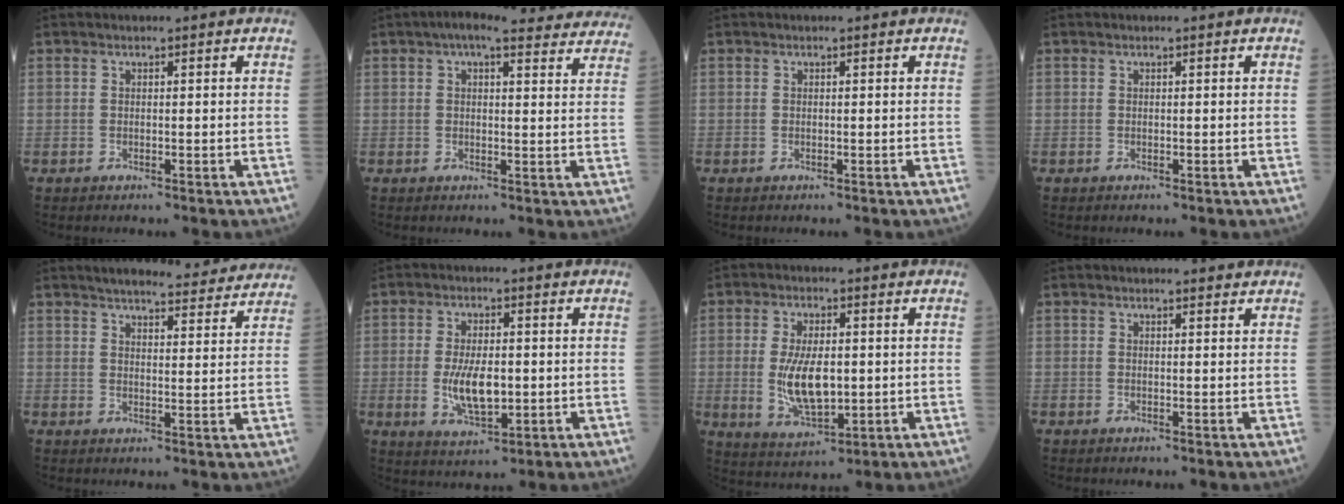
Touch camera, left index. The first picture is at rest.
{"total": 16.1, "force": [14.2, 3.6, 6.7], "torque": [-0.067, 0.035, 0.156]}
{"total": 0.0}
{"total": 0.0}
{"total": 16.3, "force": [15.2, 2.5, 5.3], "torque": [-0.057, 0.002, 0.179]}
{"total": 7.2, "force": [-0.8, 2.9, 6.5], "torque": [-0.129, -0.010, -0.010]}
{"total": 8.9, "force": [-0.3, 3.8, 8.0], "torque": [-0.165, -0.008, 0.003]}
{"total": 1.9, "force": [1.8, 0.4, 0.3], "torque": [-0.007, 0.004, 0.017]}